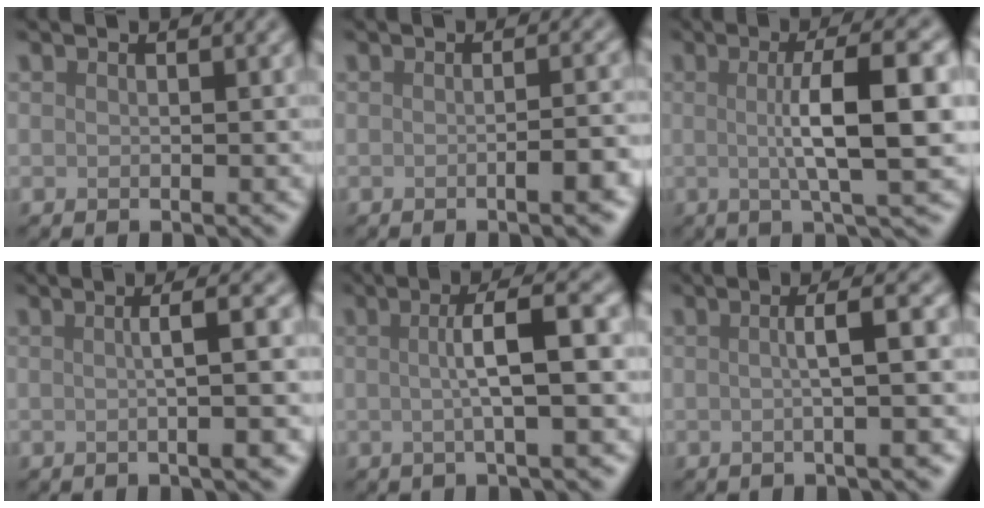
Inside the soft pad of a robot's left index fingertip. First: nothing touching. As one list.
[{"total": 3.2, "force": [-0.8, 0.9, 3.0], "torque": [-0.031, 0.005, -0.014]}, {"total": 8.2, "force": [0.5, 1.9, 8.0], "torque": [-0.110, 0.009, 0.003]}, {"total": 5.1, "force": [0.0, 1.6, 4.8], "torque": [-0.042, 0.014, -0.009]}, {"total": 5.3, "force": [0.3, 1.1, 5.2], "torque": [-0.076, 0.013, 0.000]}, {"total": 4.4, "force": [0.1, 1.2, 4.3], "torque": [-0.044, 0.010, -0.003]}]